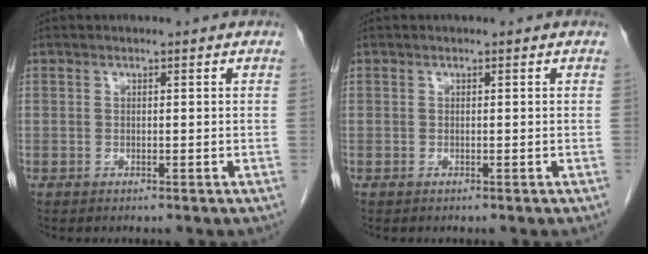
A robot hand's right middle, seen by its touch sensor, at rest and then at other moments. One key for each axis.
{"total": 0.0}